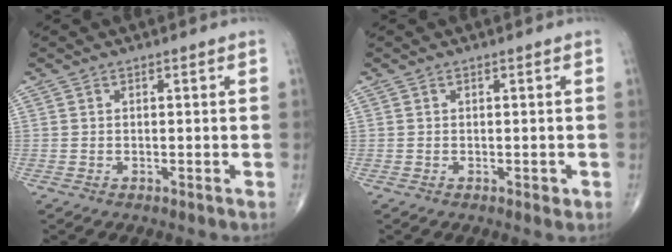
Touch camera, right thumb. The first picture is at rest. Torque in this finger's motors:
{"motor_torque": [0.32, 0.41, -0.10, -0.04, 0.05]}